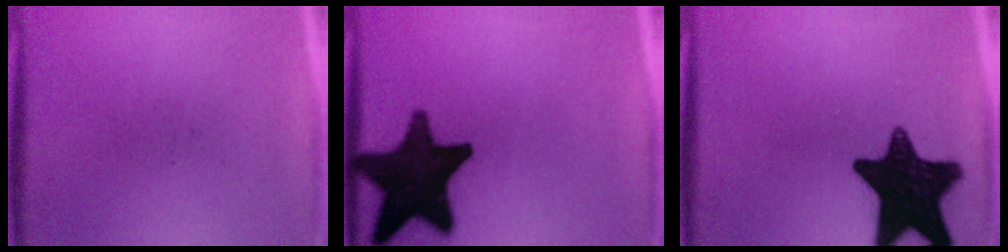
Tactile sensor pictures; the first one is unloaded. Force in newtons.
{"total": 17.9}
{"total": 16.2}